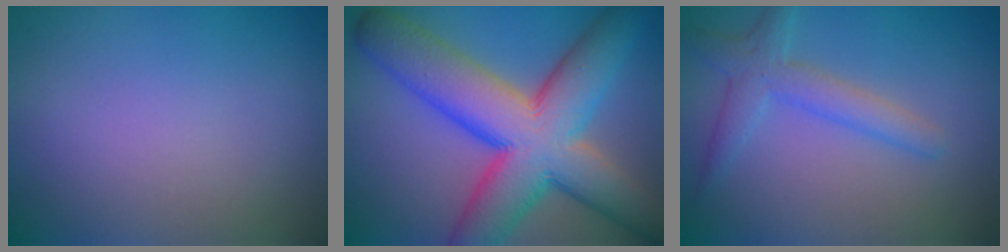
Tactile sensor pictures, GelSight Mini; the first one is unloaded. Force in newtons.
{"total": 12.6, "press": 12.6, "slide": 0.4}
{"total": 2.7, "press": 2.7, "slide": 0.1}